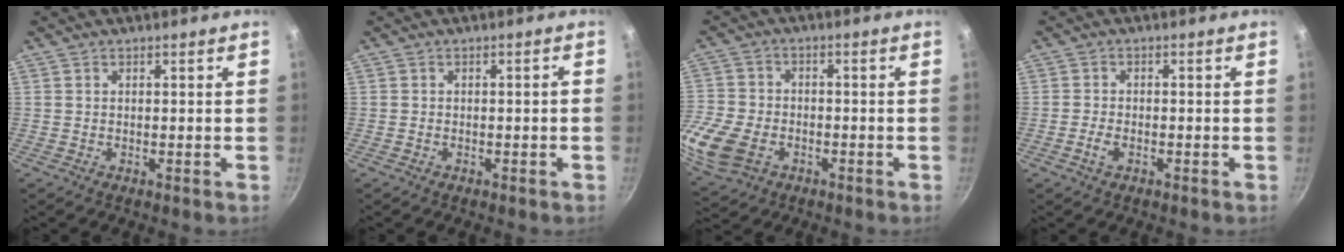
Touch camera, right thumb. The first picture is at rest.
{"total": 1.2, "force": [-0.6, 0.4, 0.9], "torque": [-0.020, 0.012, -0.008]}
{"total": 14.3, "force": [-5.0, 10.2, 8.6], "torque": [-0.204, 0.013, -0.099]}
{"total": 2.5, "force": [-1.2, 1.3, 1.7], "torque": [-0.038, 0.011, -0.026]}